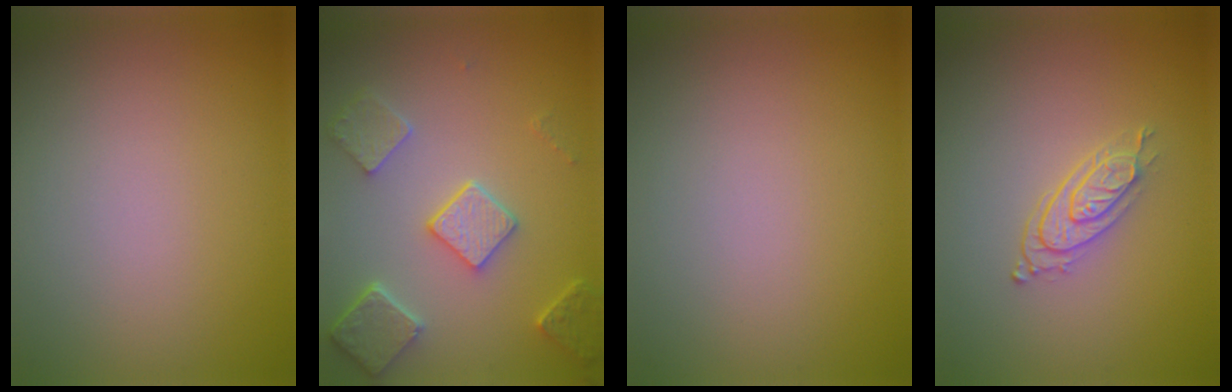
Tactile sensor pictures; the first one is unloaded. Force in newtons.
{"total": 4.9, "press": 3.8, "slide": 3.1}
{"total": 0.0}
{"total": 2.7, "press": 2.1, "slide": 1.7}